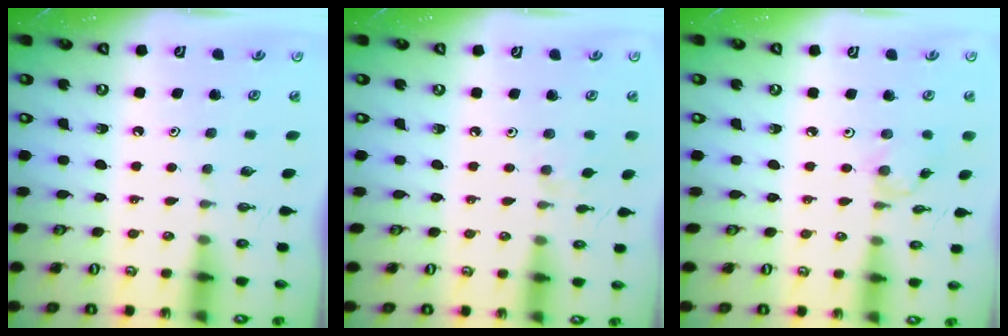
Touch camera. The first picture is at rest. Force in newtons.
{"total": 2.0, "press": 1.9, "slide": 0.5}
{"total": 1.7, "press": 1.6, "slide": 0.4}